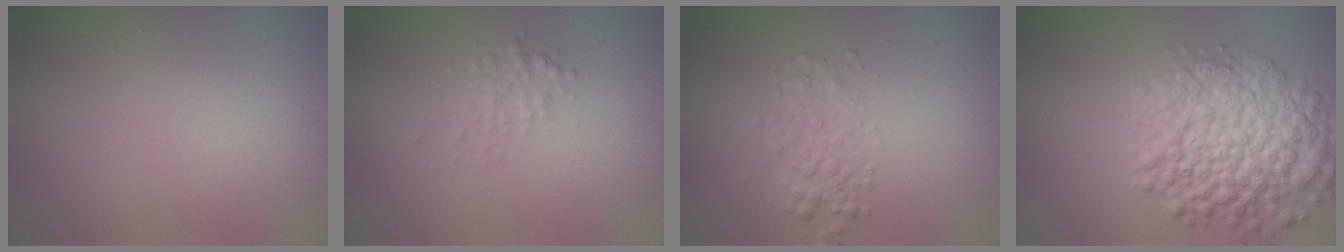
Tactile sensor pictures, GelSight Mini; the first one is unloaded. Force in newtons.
{"total": 1.5, "press": 1.5, "slide": 0.0}
{"total": 2.4, "press": 2.4, "slide": 0.1}
{"total": 8.9, "press": 8.9, "slide": 0.4}